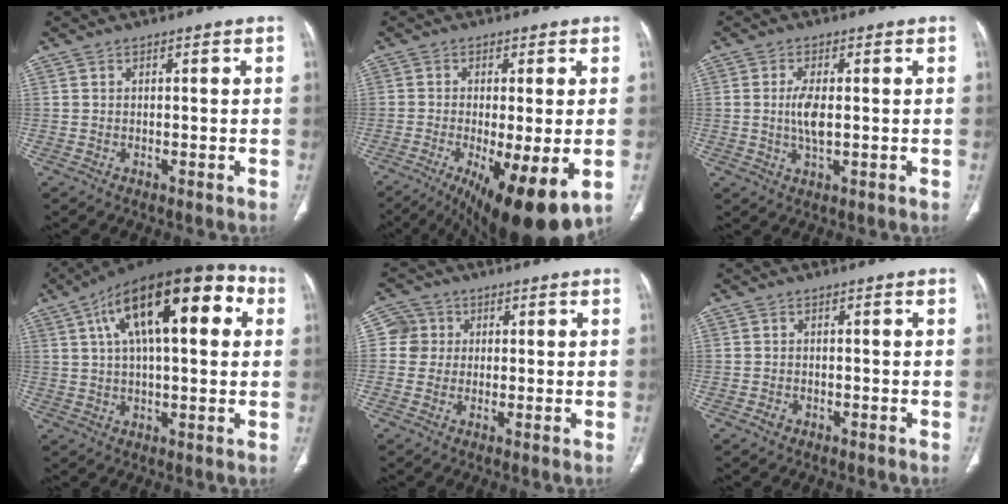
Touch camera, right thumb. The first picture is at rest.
{"total": 15.2, "force": [-5.7, 3.9, 13.6], "torque": [-0.193, -0.027, -0.079]}
{"total": 4.7, "force": [0.2, 1.8, 4.3], "torque": [-0.094, -0.006, 0.005]}
{"total": 23.6, "force": [7.6, 9.6, 20.1], "torque": [-0.307, 0.029, 0.113]}
{"total": 4.2, "force": [0.7, 4.1, 0.2], "torque": [0.026, 0.006, 0.008]}
{"total": 1.1, "force": [-0.6, 0.9, 0.4], "torque": [-0.008, 0.005, -0.008]}